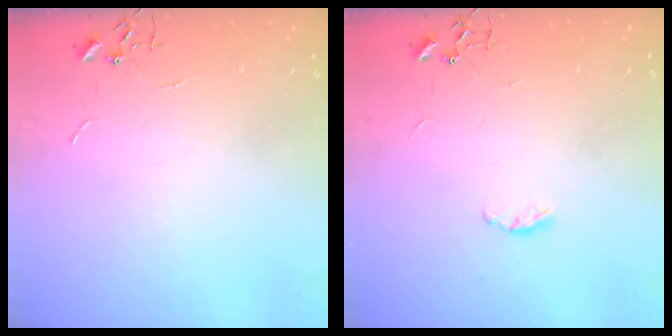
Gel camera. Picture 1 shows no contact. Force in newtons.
{"total": 4.8, "press": 4.8, "slide": 0.5}